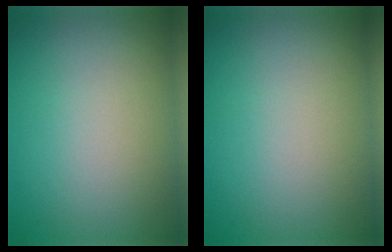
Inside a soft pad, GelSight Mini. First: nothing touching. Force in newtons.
{"total": 0.0}